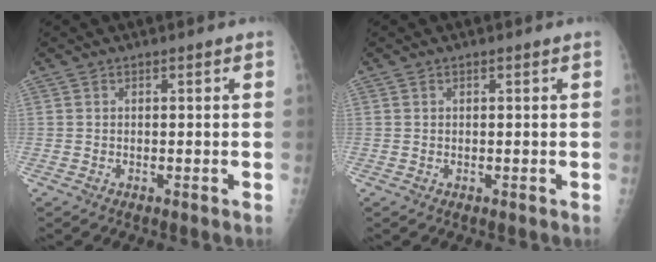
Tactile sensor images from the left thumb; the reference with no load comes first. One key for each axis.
{"total": 0.0}